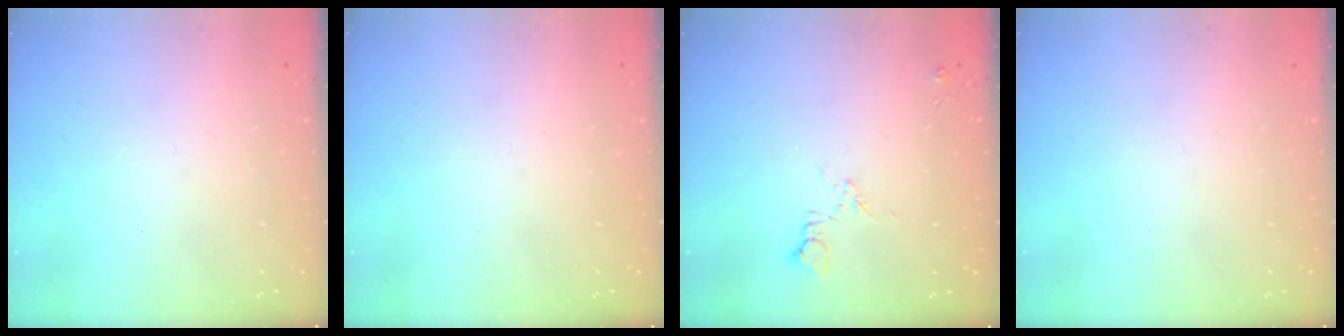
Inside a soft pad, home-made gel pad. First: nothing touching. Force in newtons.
{"total": 0.0}
{"total": 5.1, "press": 5.0, "slide": 0.6}
{"total": 0.0}